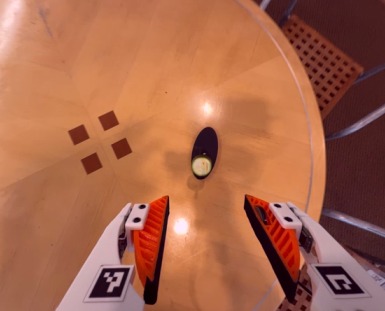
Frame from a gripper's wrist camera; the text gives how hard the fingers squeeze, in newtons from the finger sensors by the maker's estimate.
{"total": 0.0}